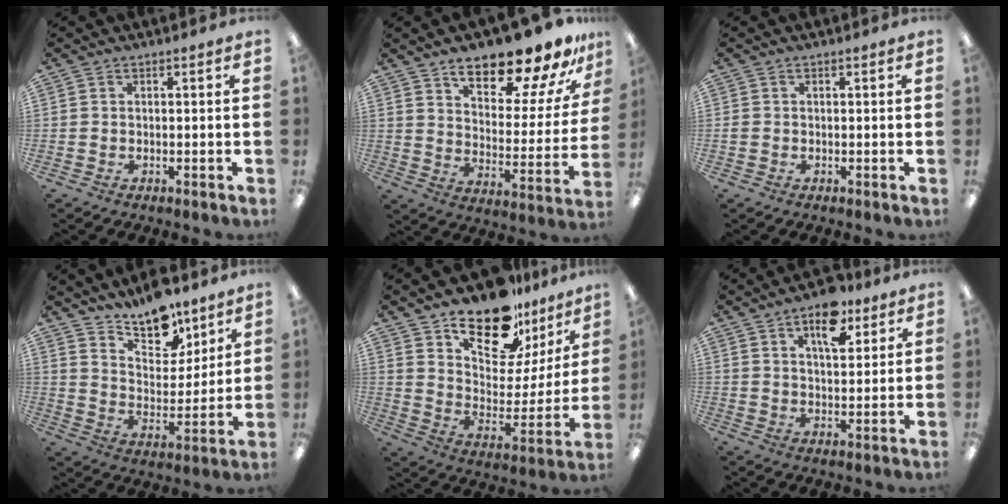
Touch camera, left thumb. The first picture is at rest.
{"total": 19.4, "force": [15.9, 5.3, 9.8], "torque": [-0.141, -0.114, 0.262]}
{"total": 0.9, "force": [0.0, 0.8, 0.3], "torque": [-0.005, 0.005, -0.001]}
{"total": 13.1, "force": [11.0, 5.5, 4.5], "torque": [-0.071, -0.079, 0.203]}
{"total": 18.2, "force": [14.1, 8.1, 8.2], "torque": [-0.135, -0.103, 0.247]}
{"total": 11.0, "force": [6.5, 5.4, 7.1], "torque": [-0.090, -0.032, 0.107]}